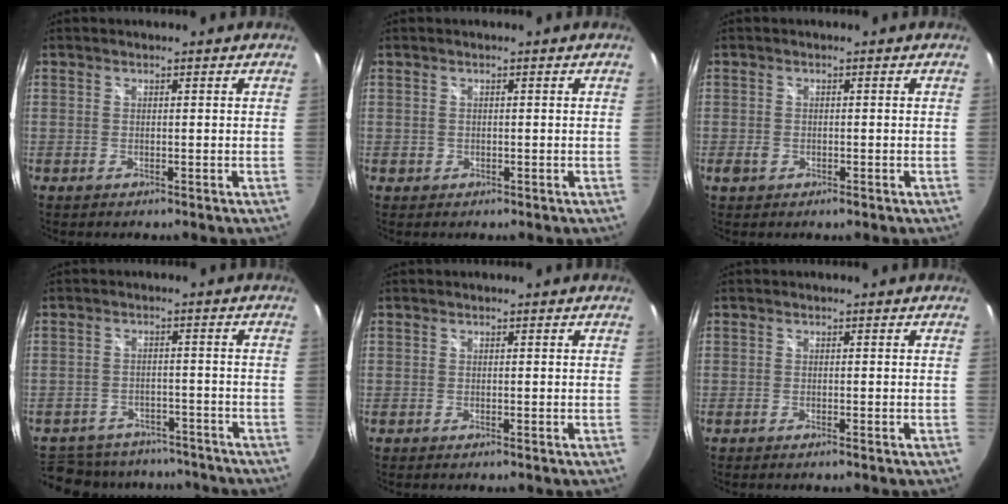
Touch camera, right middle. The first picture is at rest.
{"total": 1.0, "force": [-0.2, 0.9, 0.2], "torque": [-0.002, -0.002, -0.004]}
{"total": 1.9, "force": [-0.9, 1.3, 1.1], "torque": [-0.020, -0.002, -0.017]}
{"total": 18.3, "force": [-15.0, 8.5, 6.1], "torque": [-0.150, 0.022, -0.197]}
{"total": 0.0}
{"total": 0.8, "force": [-0.6, -0.1, 0.4], "torque": [-0.006, 0.001, -0.012]}